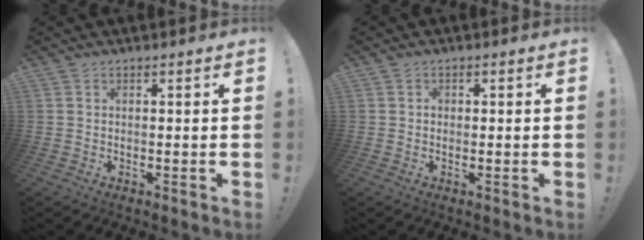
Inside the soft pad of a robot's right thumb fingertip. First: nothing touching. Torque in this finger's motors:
{"motor_torque": [0.37, 0.37, 0.10, -0.24, 0.00]}